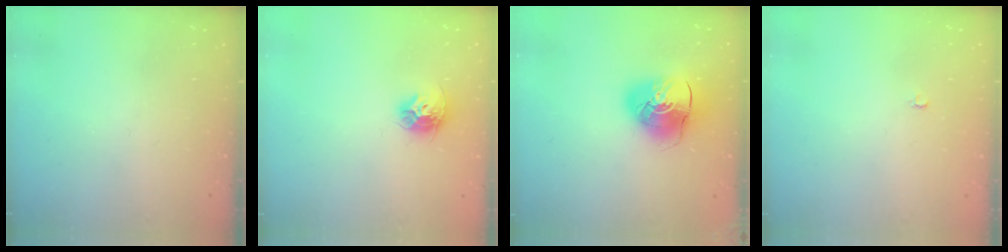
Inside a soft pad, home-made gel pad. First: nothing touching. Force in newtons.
{"total": 9.9, "press": 9.8, "slide": 0.5}
{"total": 10.8, "press": 10.6, "slide": 1.6}
{"total": 2.1, "press": 2.1, "slide": 0.2}